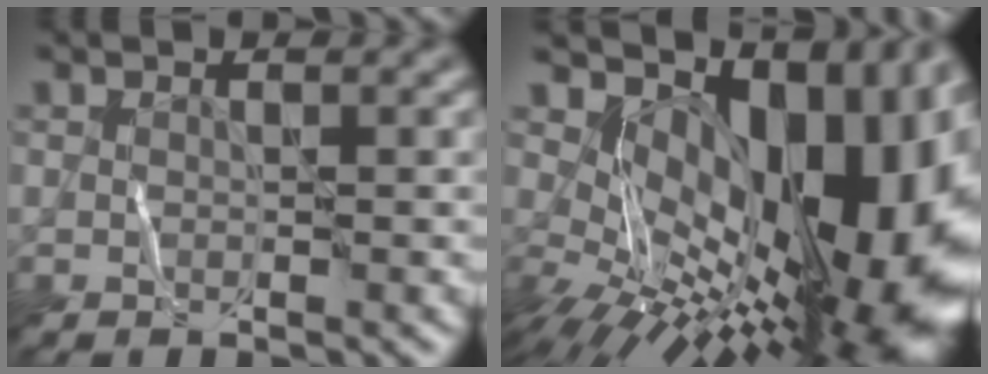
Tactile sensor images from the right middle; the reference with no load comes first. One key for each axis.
{"total": 16.4, "fx": 2.9, "fy": 9.2, "fz": 13.3, "tx": -0.178, "ty": 0.018, "tz": 0.071}